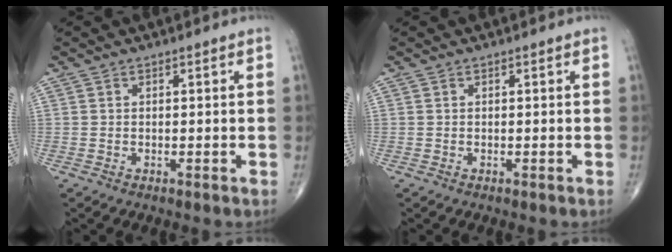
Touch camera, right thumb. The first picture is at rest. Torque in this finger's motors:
{"motor_torque": [-0.03, 0.03, 0.00, 0.00, 0.00]}